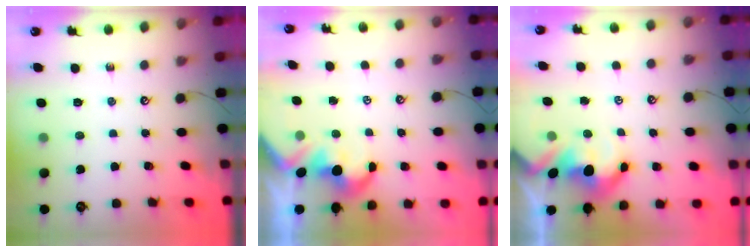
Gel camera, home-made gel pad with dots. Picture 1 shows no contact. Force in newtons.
{"total": 1.7, "press": 1.4, "slide": 1.0}
{"total": 4.5, "press": 4.4, "slide": 0.8}